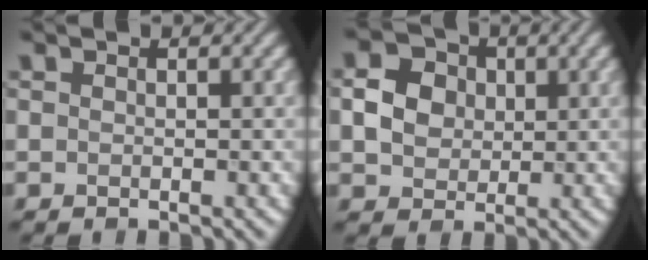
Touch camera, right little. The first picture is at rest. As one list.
[{"total": 3.6, "force": [0.0, 3.2, 1.7], "torque": [-0.032, 0.009, 0.000]}]